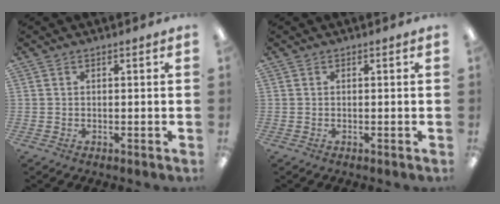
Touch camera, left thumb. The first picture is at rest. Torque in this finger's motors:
{"motor_torque": [0.00, 0.00, 0.13, -0.13, 0.00]}